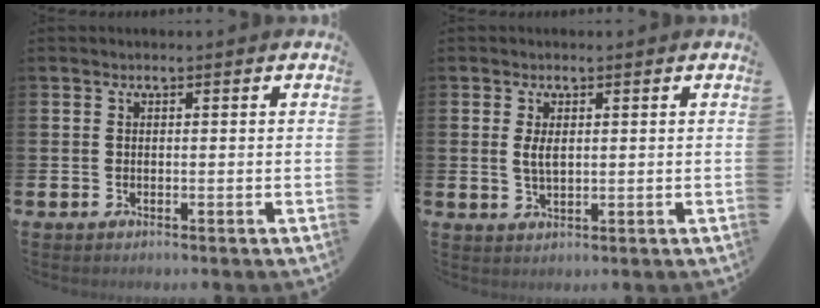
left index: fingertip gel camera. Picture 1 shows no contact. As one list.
[{"total": 2.5, "force": [0.9, 1.2, 2.1], "torque": [-0.032, 0.000, 0.012]}]